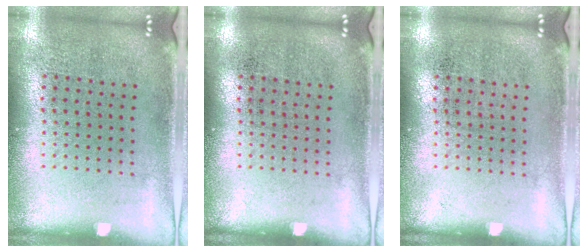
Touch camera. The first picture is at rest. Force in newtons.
{"total": 0.0}
{"total": 0.0}